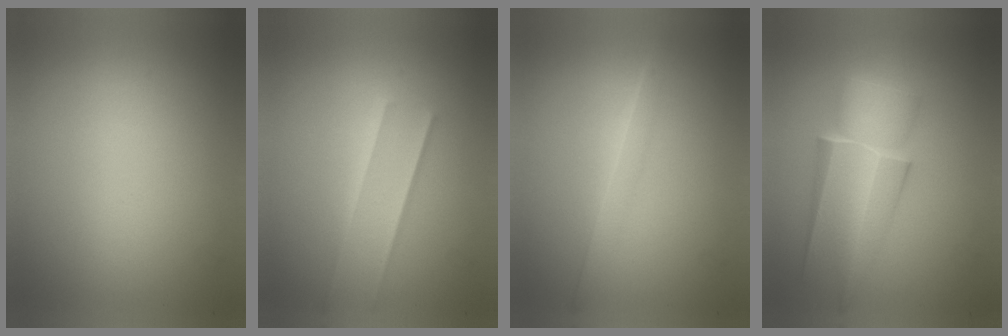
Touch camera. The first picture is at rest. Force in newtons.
{"total": 1.5}
{"total": 1.4}
{"total": 5.6}